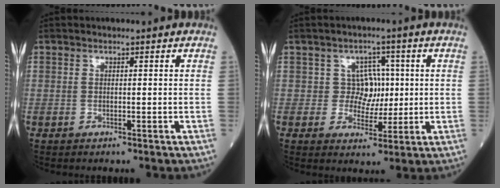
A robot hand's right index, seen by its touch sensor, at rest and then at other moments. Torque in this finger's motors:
{"motor_torque": [0.10, 0.01, 0.02, 0.01]}